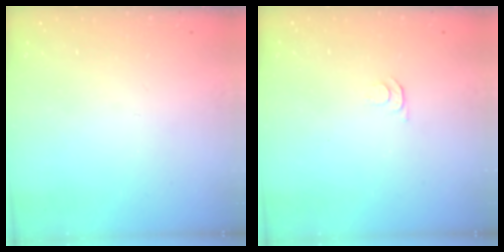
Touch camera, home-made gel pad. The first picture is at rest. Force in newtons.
{"total": 3.8, "press": 3.7, "slide": 0.7}